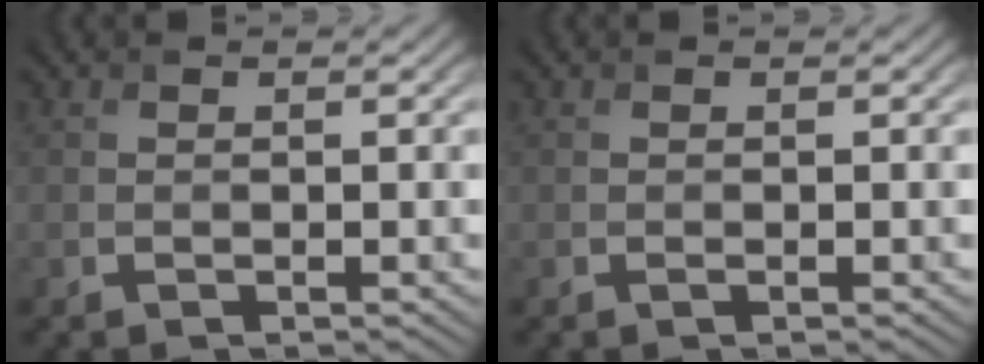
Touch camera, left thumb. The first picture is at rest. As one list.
[{"total": 0.0}]